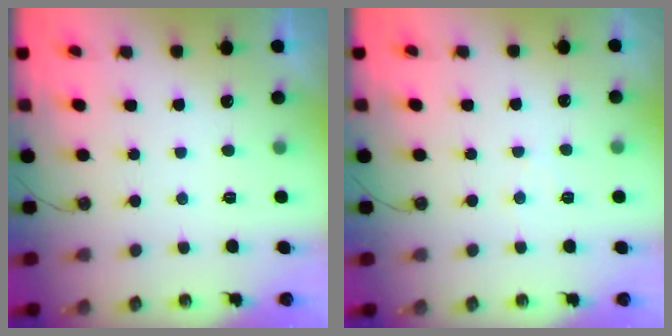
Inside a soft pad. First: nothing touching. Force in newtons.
{"total": 3.6, "press": 3.5, "slide": 0.6}